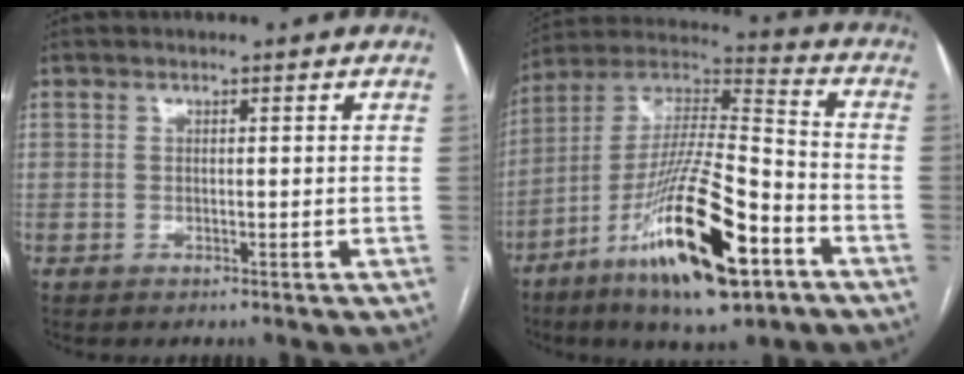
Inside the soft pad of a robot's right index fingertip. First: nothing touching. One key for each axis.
{"total": 22.0, "fx": -10.8, "fy": 4.0, "fz": 18.7, "tx": -0.349, "ty": -0.026, "tz": -0.185}